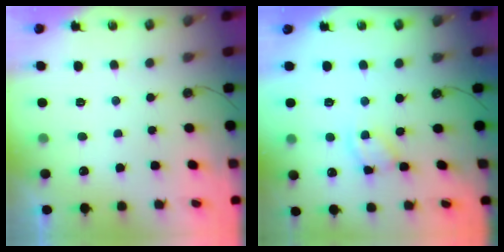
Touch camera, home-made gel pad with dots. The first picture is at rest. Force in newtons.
{"total": 4.1, "press": 4.1, "slide": 0.3}